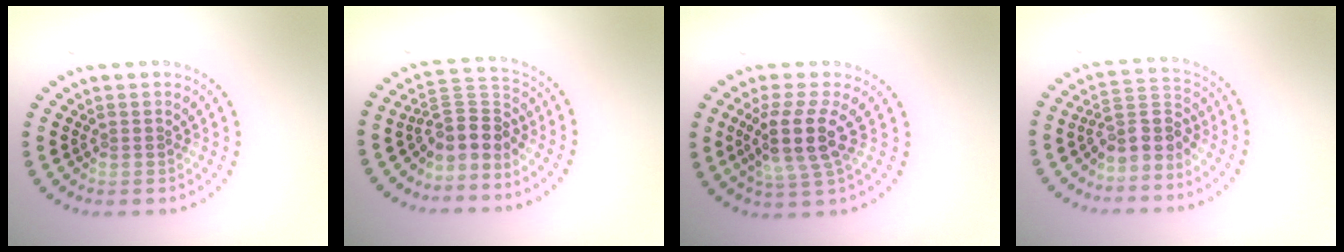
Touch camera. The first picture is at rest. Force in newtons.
{"total": 3.5, "press": 2.6, "slide": 2.4}
{"total": 4.3, "press": 3.4, "slide": 2.5}
{"total": 3.2, "press": 2.6, "slide": 1.9}